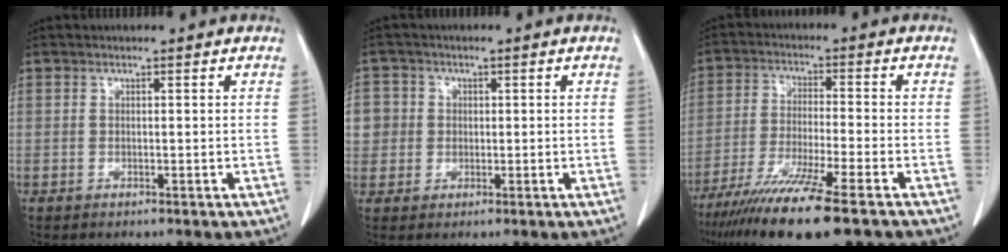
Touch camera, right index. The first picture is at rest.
{"total": 5.2, "force": [0.6, 5.1, 0.5], "torque": [-0.010, 0.016, 0.013]}
{"total": 14.1, "force": [-10.1, 0.1, 9.8], "torque": [-0.187, -0.043, -0.173]}